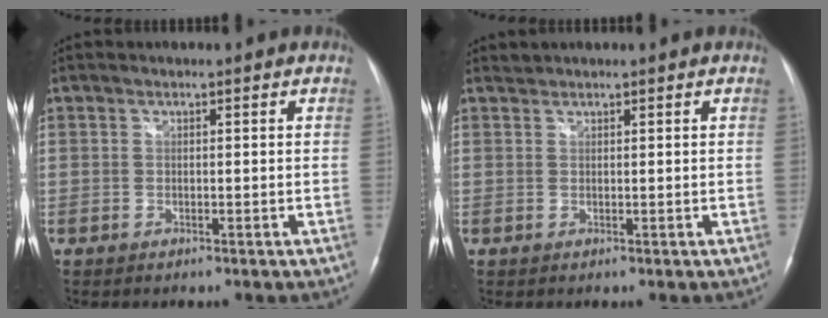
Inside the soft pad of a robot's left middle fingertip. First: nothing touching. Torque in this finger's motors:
{"motor_torque": [0.06, 0.07, -0.11, -0.01]}